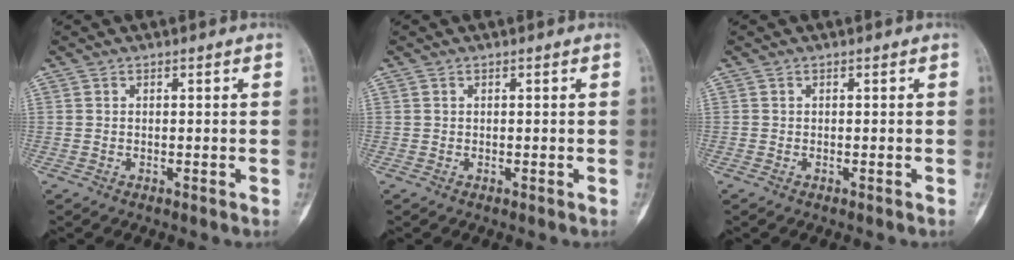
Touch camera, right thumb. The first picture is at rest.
{"total": 0.0}
{"total": 0.0}